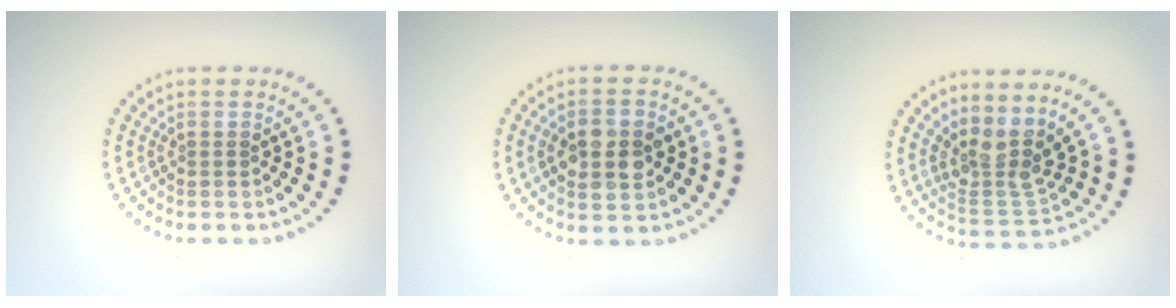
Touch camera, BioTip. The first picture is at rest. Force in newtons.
{"total": 4.5, "press": 4.5, "slide": 0.1}
{"total": 3.7, "press": 2.8, "slide": 2.4}